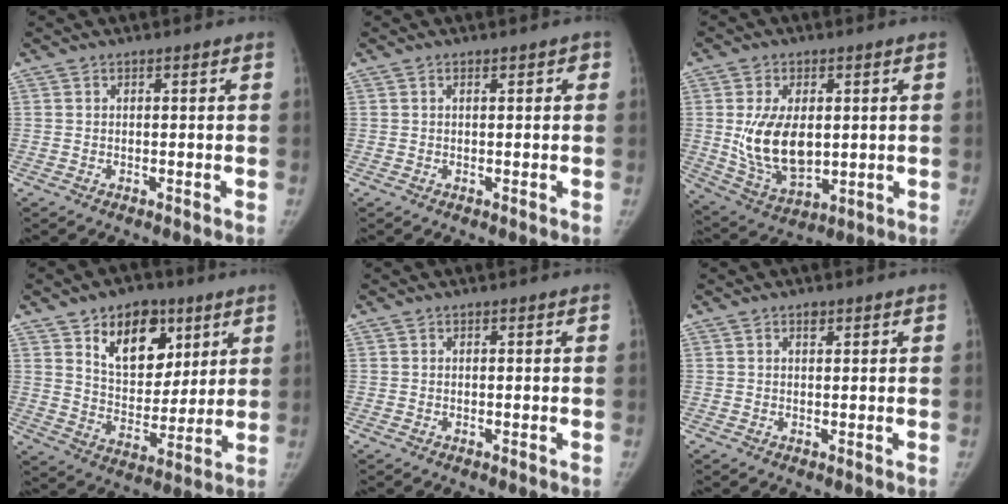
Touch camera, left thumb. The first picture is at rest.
{"total": 1.4, "force": [0.6, 0.7, 1.1], "torque": [-0.008, 0.002, 0.006]}
{"total": 13.5, "force": [1.0, 8.1, 10.8], "torque": [-0.177, -0.016, 0.037]}
{"total": 15.8, "force": [8.0, 10.1, 9.2], "torque": [-0.093, -0.044, 0.139]}
{"total": 0.0}
{"total": 1.3, "force": [0.9, 0.7, 0.8], "torque": [-0.006, -0.003, 0.012]}